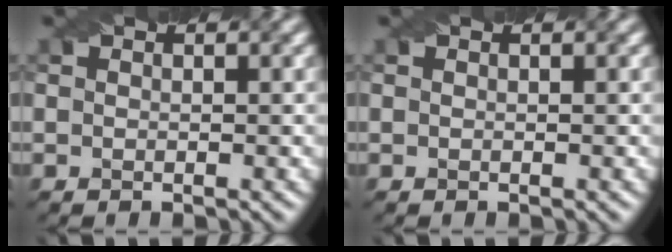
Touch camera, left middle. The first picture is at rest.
{"total": 0.0}